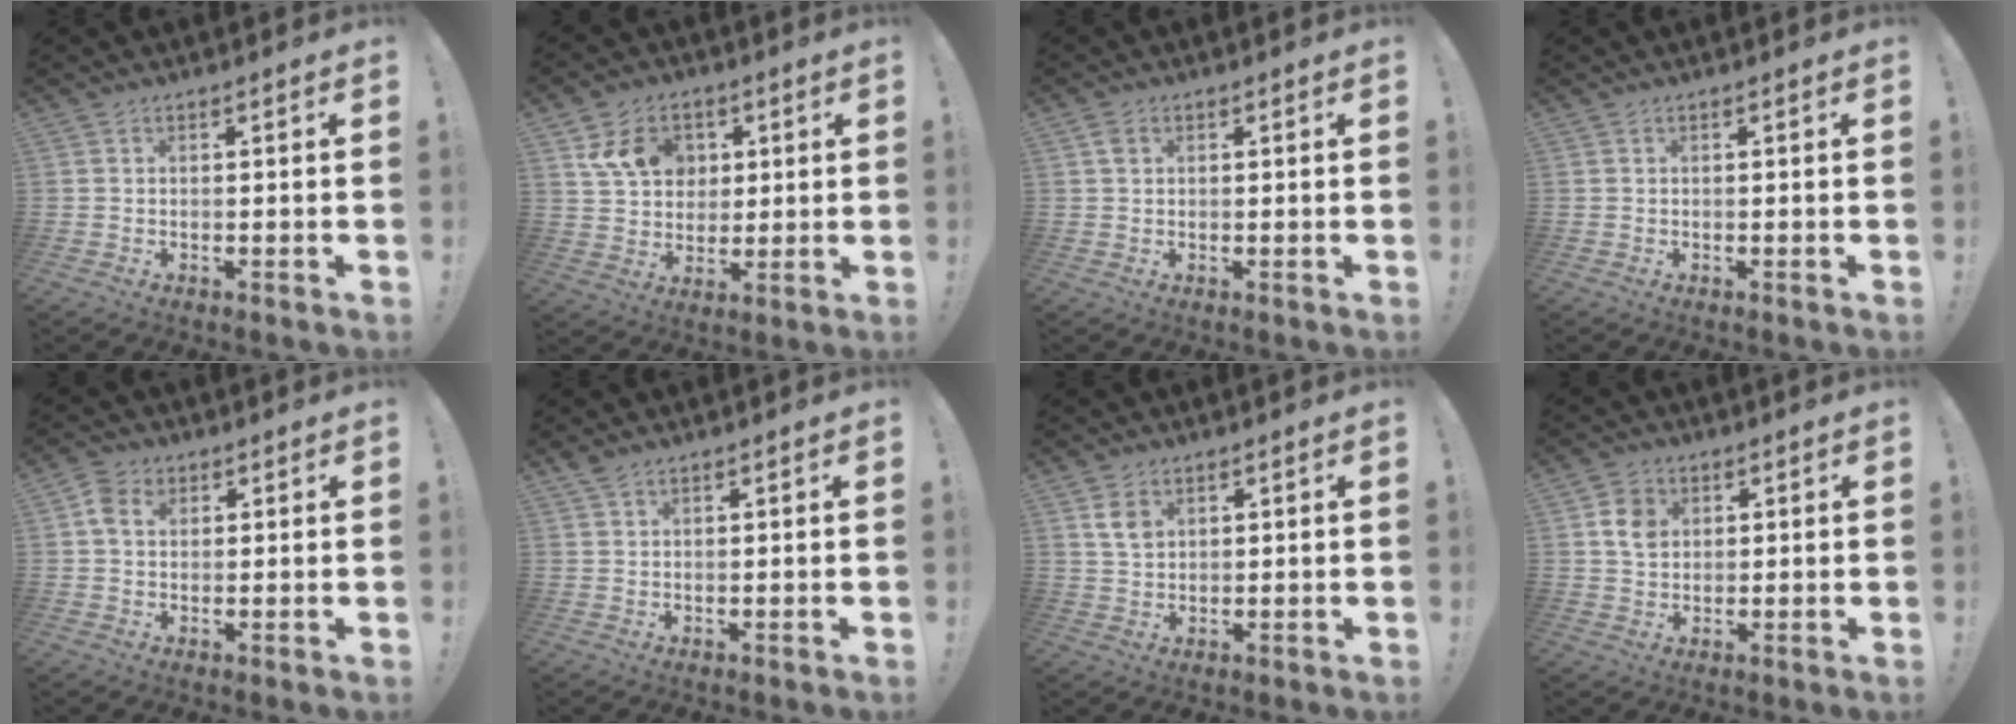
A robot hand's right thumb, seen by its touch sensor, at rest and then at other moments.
{"total": 11.8, "force": [4.7, 9.4, 5.4], "torque": [-0.076, -0.008, 0.094]}
{"total": 2.2, "force": [1.0, 1.4, 1.3], "torque": [-0.026, 0.003, 0.018]}
{"total": 0.0}
{"total": 6.2, "force": [2.3, 4.5, 3.6], "torque": [-0.064, 0.004, 0.047]}
{"total": 1.7, "force": [1.3, 0.5, 0.9], "torque": [-0.021, -0.002, 0.025]}
{"total": 4.9, "force": [2.2, 3.3, 2.8], "torque": [-0.039, -0.007, 0.041]}
{"total": 6.8, "force": [2.0, 5.5, 3.4], "torque": [-0.044, 0.005, 0.039]}